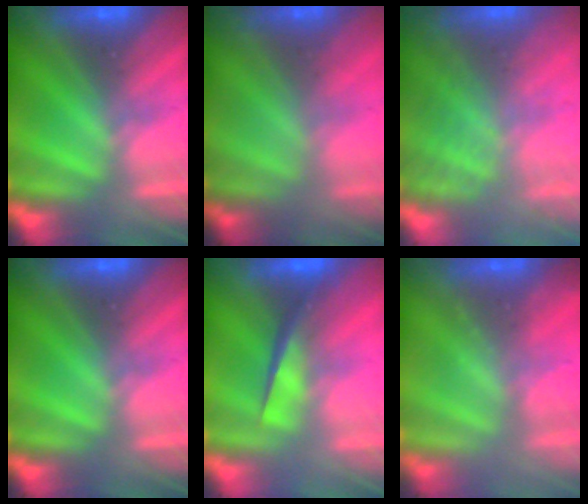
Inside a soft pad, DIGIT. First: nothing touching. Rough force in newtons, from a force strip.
{"total": 1.6}
{"total": 7.8}
{"total": 0.0}
{"total": 4.7}
{"total": 2.3}